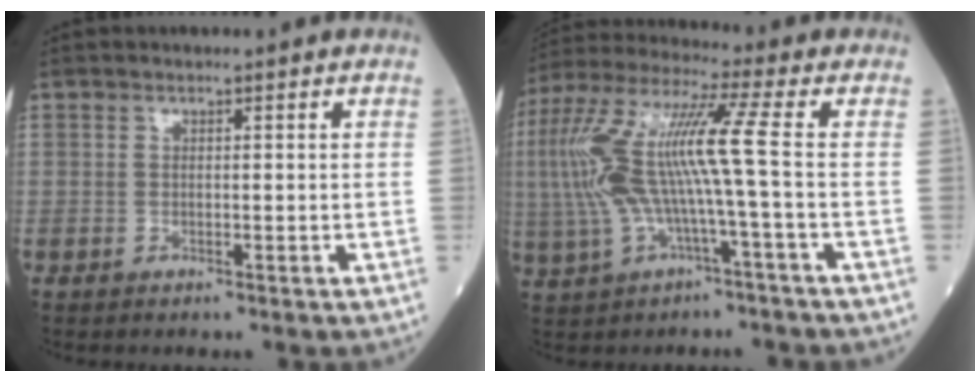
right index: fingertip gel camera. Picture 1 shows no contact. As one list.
[{"total": 13.0, "force": [-1.1, 0.2, 13.0], "torque": [-0.280, 0.026, -0.025]}]